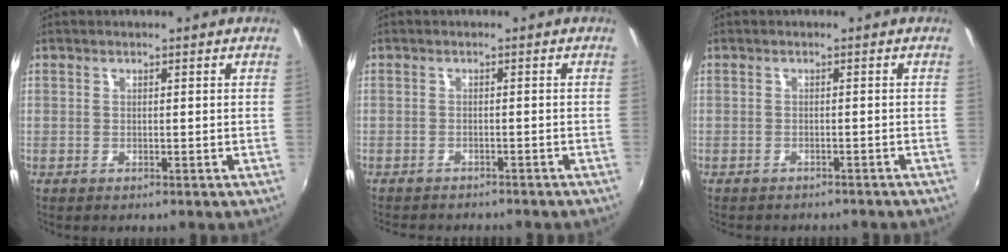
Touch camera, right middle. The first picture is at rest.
{"total": 6.1, "force": [-5.5, 1.4, 2.1], "torque": [-0.053, -0.014, -0.078]}
{"total": 4.5, "force": [-4.1, 1.3, 1.5], "torque": [-0.038, -0.014, -0.054]}